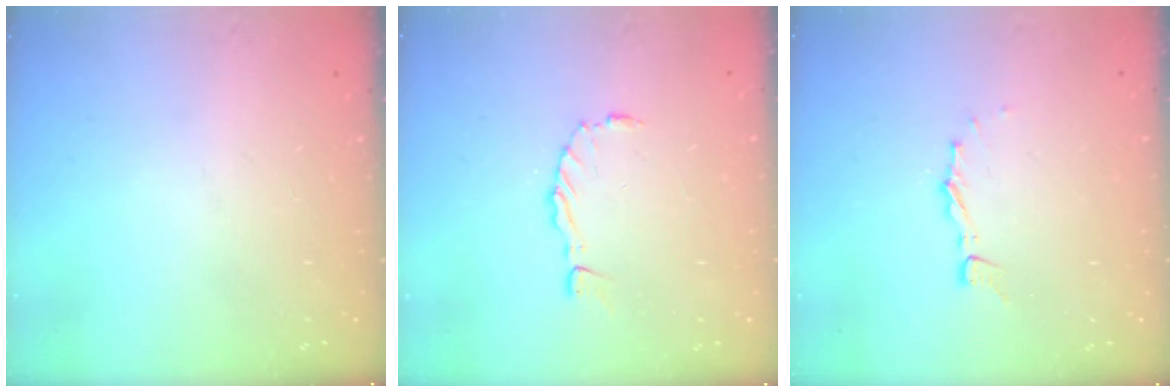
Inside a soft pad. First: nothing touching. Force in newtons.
{"total": 0.0}
{"total": 3.4, "press": 3.4, "slide": 0.2}